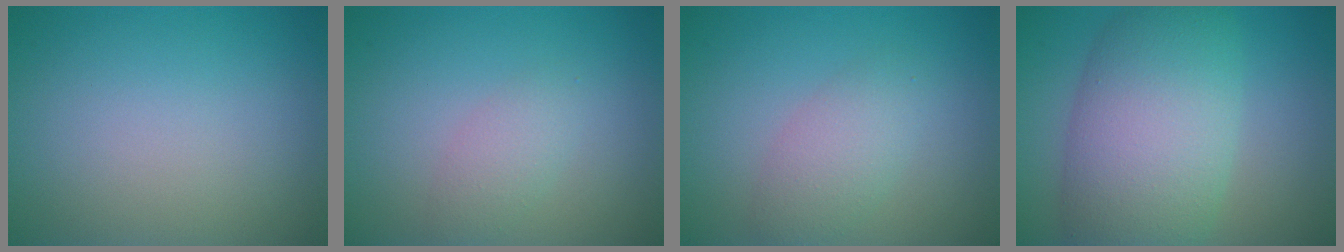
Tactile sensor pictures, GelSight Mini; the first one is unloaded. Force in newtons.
{"total": 1.8, "press": 1.8, "slide": 0.0}
{"total": 2.8, "press": 2.8, "slide": 0.1}
{"total": 10.1, "press": 10.1, "slide": 0.7}